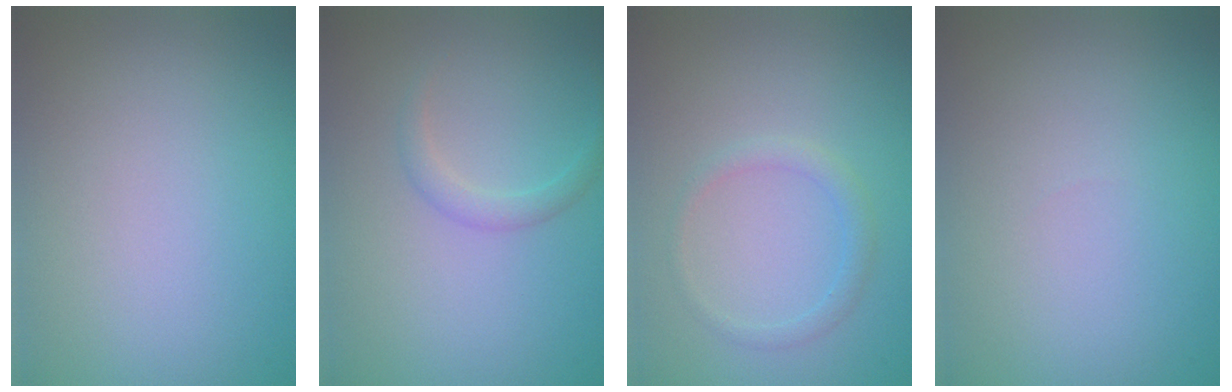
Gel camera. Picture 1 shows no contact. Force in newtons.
{"total": 1.4, "press": 1.3, "slide": 0.1}
{"total": 1.4, "press": 1.4, "slide": 0.1}
{"total": 0.0}